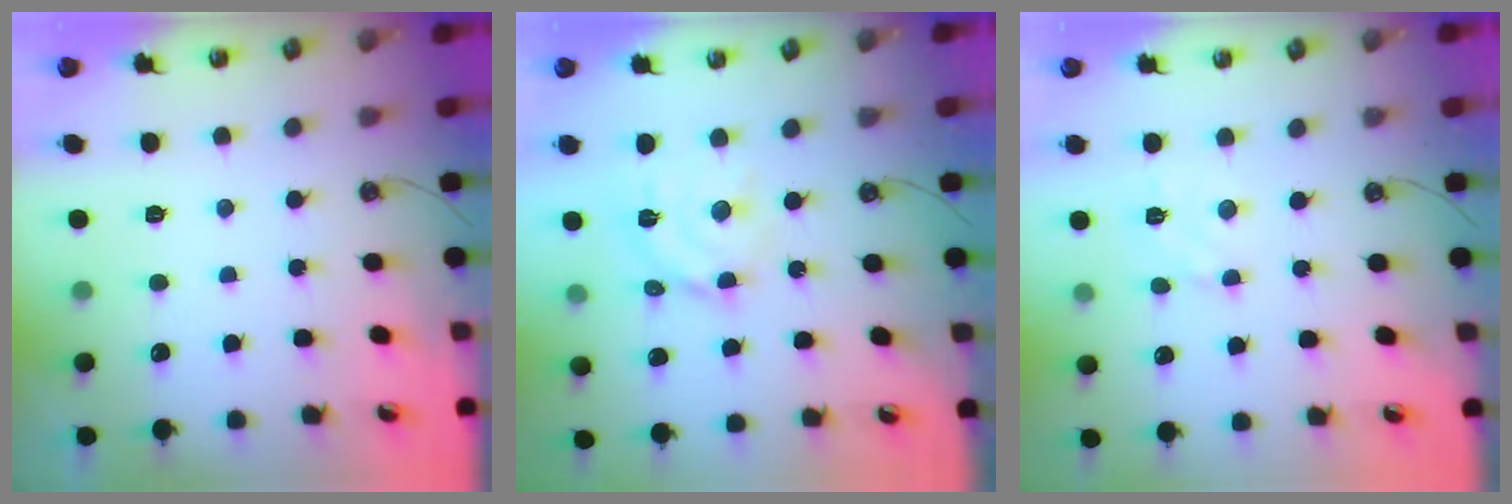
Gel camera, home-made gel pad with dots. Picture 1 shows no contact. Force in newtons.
{"total": 12.0, "press": 12.0, "slide": 1.0}
{"total": 5.5, "press": 5.4, "slide": 0.7}